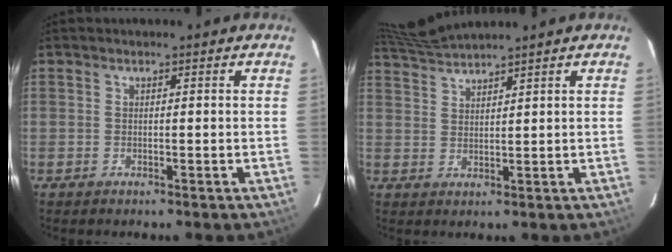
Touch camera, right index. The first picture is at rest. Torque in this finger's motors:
{"motor_torque": [-0.14, 0.55, -0.07, -0.01]}